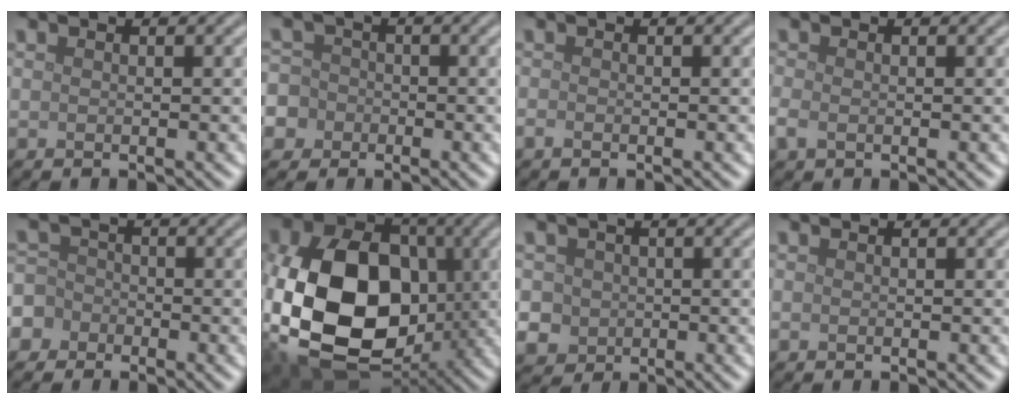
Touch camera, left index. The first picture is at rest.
{"total": 7.7, "force": [-3.3, 6.7, 1.7], "torque": [-0.050, -0.010, -0.090]}
{"total": 0.7, "force": [-0.4, 0.2, 0.4], "torque": [-0.010, -0.004, -0.009]}
{"total": 1.3, "force": [-0.4, 0.8, 0.9], "torque": [-0.025, -0.004, -0.011]}
{"total": 5.2, "force": [-2.9, 4.3, 0.7], "torque": [-0.005, 0.001, -0.070]}
{"total": 16.7, "force": [-1.9, 11.9, 11.6], "torque": [-0.235, -0.032, -0.032]}
{"total": 4.4, "force": [-0.1, 4.1, 1.4], "torque": [-0.017, 0.015, -0.015]}
{"total": 0.0}